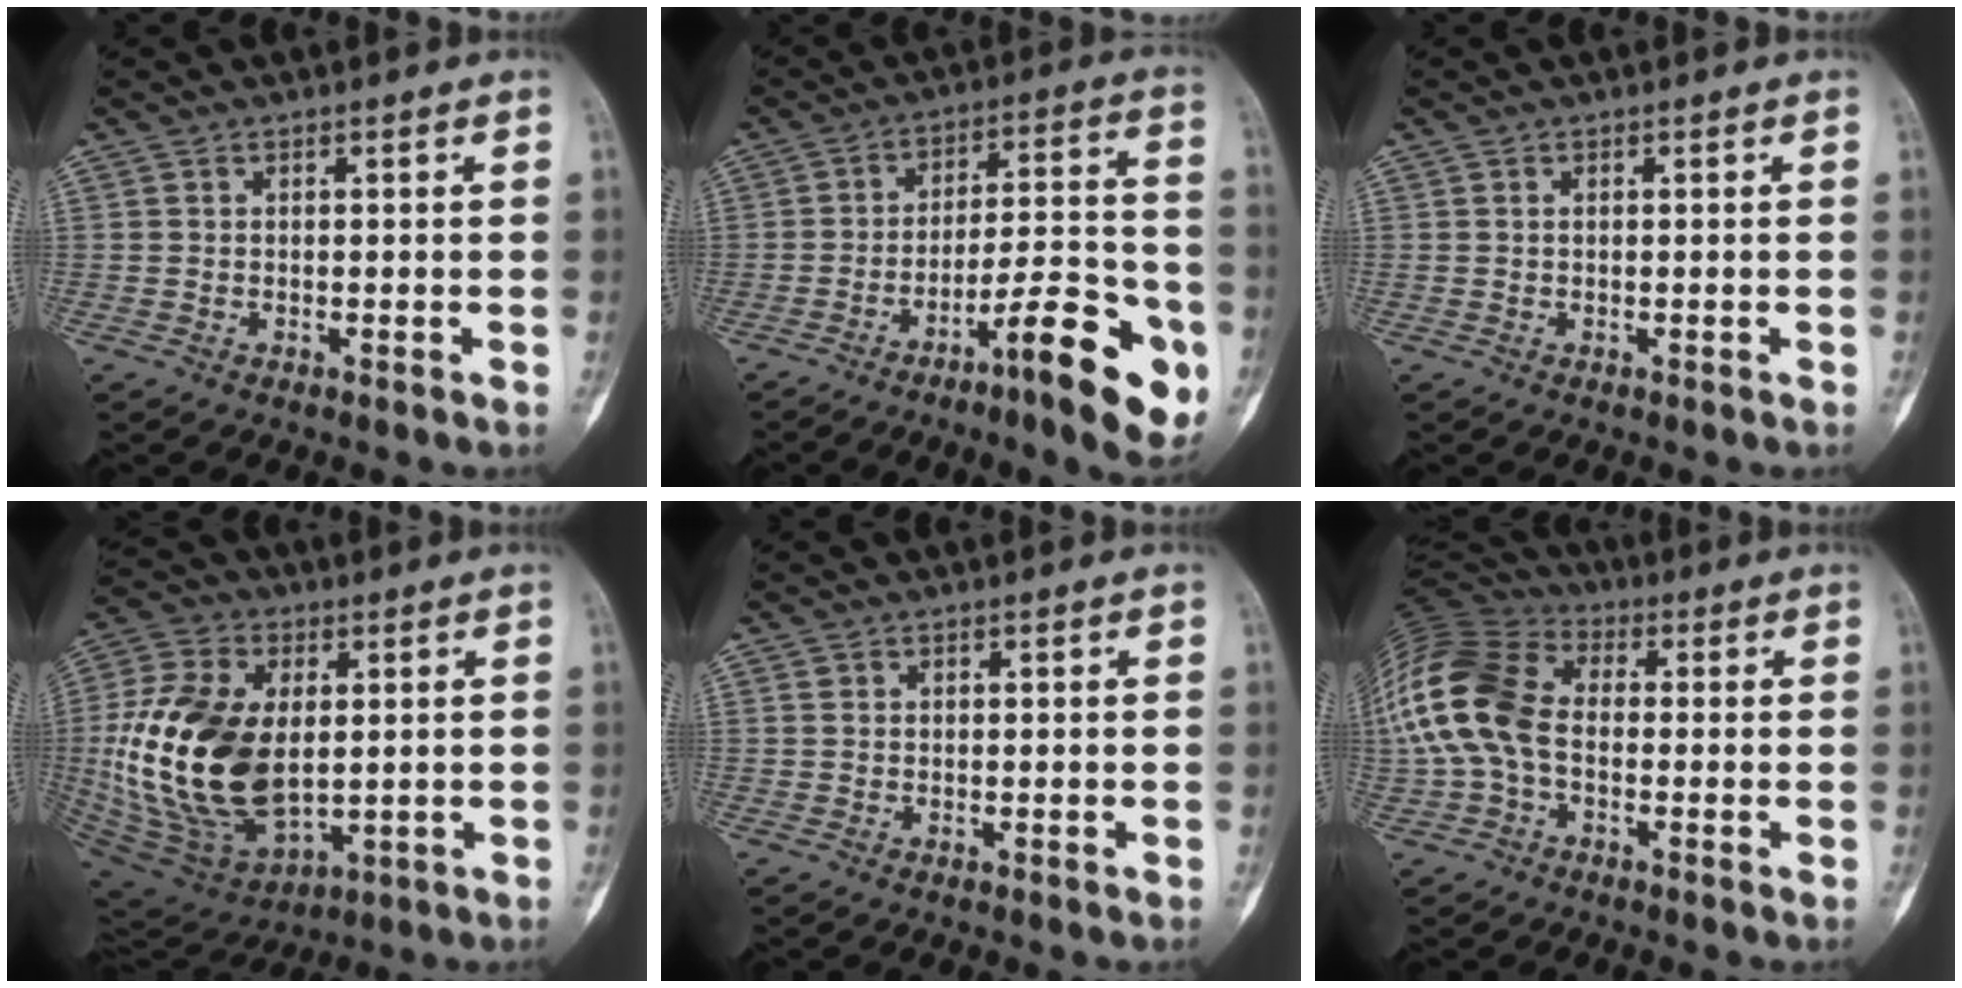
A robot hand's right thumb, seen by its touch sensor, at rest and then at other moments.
{"total": 16.6, "force": [-7.8, 3.8, 14.1], "torque": [-0.187, 0.050, -0.111]}
{"total": 0.0}
{"total": 24.5, "force": [0.9, 14.8, 19.5], "torque": [-0.390, -0.018, 0.034]}
{"total": 0.7, "force": [0.2, 0.6, 0.2], "torque": [0.000, 0.003, 0.004]}
{"total": 17.1, "force": [-0.9, 11.6, 12.5], "torque": [-0.274, 0.032, -0.026]}